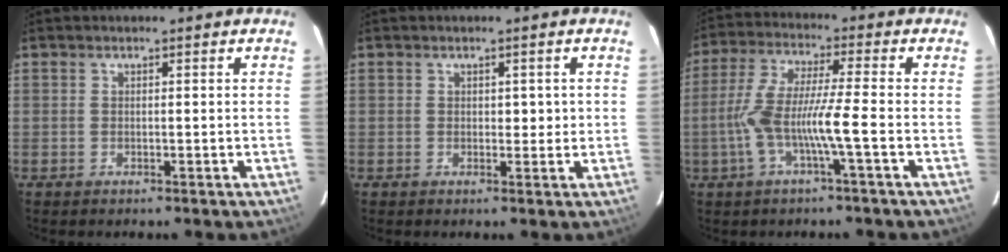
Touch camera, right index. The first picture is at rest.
{"total": 1.9, "force": [0.3, 1.3, 1.3], "torque": [-0.014, 0.005, 0.005]}
{"total": 9.1, "force": [-2.4, -0.1, 8.8], "torque": [-0.186, 0.013, -0.048]}